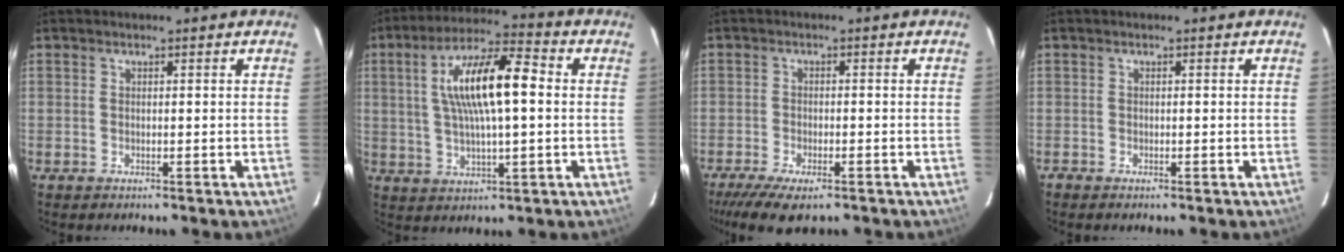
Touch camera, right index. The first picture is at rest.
{"total": 14.3, "force": [2.0, 3.9, 13.6], "torque": [-0.249, 0.019, 0.034]}
{"total": 8.8, "force": [-6.4, 2.8, 5.4], "torque": [-0.131, -0.031, -0.111]}
{"total": 0.8, "force": [-0.6, 0.5, -0.1], "torque": [-0.003, 0.001, -0.013]}